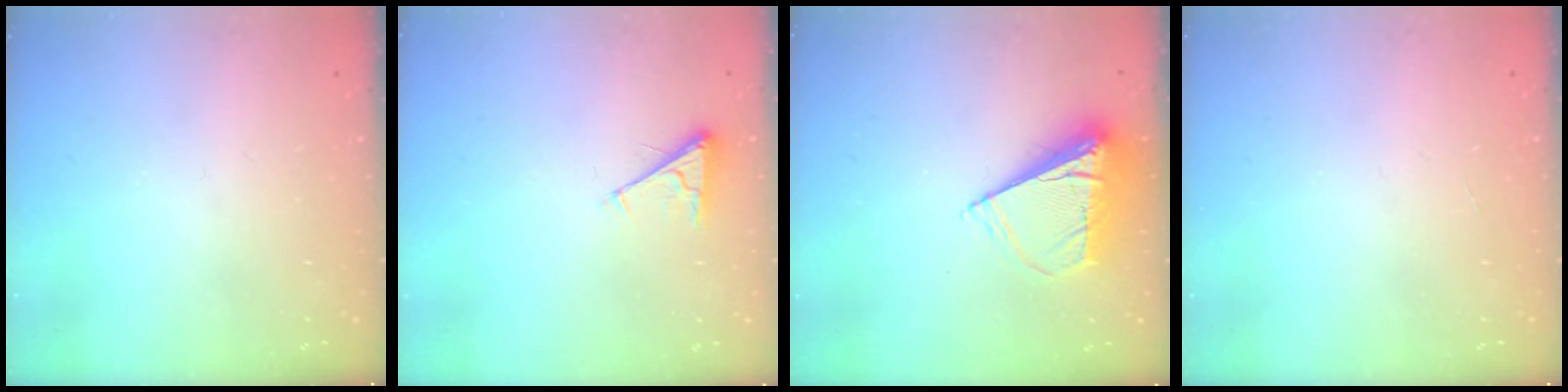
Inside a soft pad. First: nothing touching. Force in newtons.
{"total": 2.8, "press": 2.8, "slide": 0.4}
{"total": 9.1, "press": 9.1, "slide": 1.0}
{"total": 0.0}